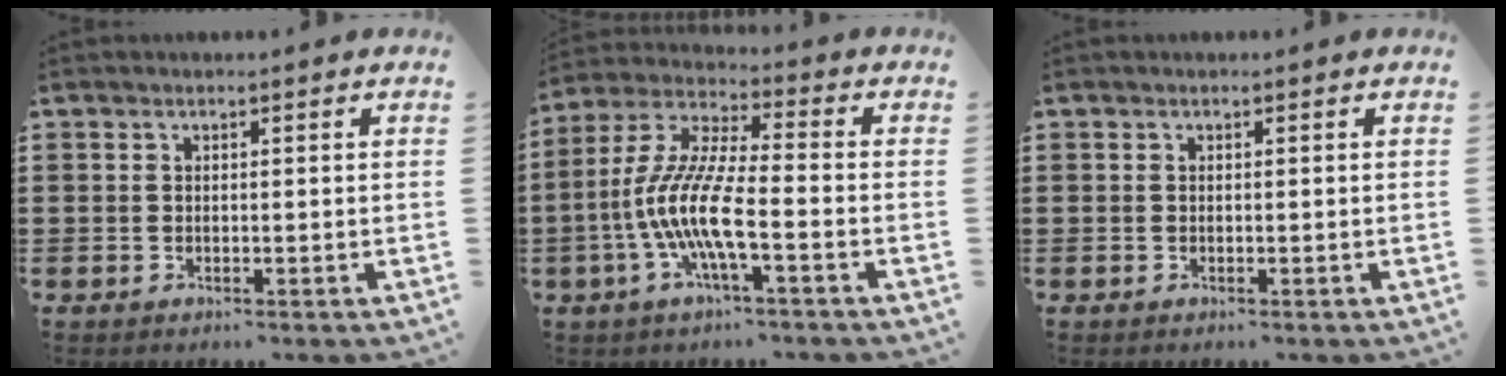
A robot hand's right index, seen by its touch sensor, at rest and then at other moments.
{"total": 10.2, "force": [-3.8, 1.8, 9.3], "torque": [-0.221, -0.021, -0.081]}
{"total": 0.0}